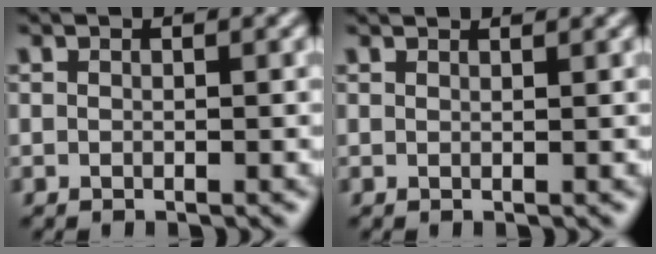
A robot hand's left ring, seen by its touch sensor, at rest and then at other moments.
{"total": 1.4, "force": [1.3, 0.2, 0.4], "torque": [-0.008, -0.005, 0.010]}